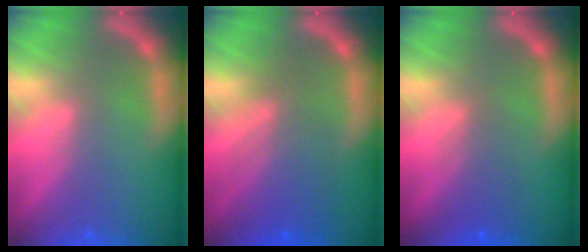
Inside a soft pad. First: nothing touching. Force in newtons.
{"total": 6.0}
{"total": 2.5}